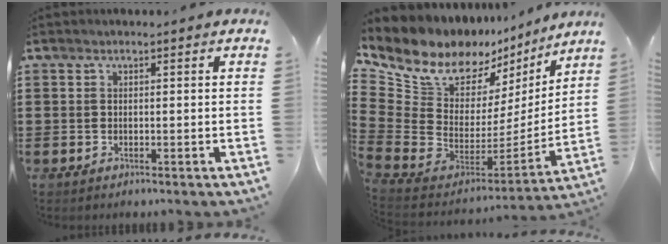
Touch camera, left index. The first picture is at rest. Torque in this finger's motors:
{"motor_torque": [1.93, -0.22, 1.05, 0.08]}